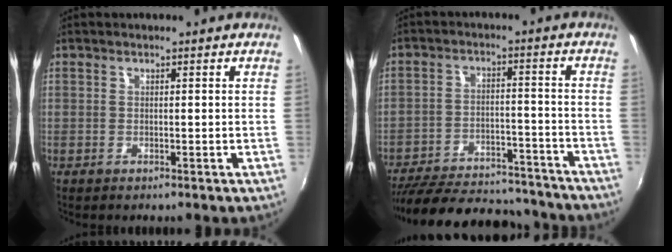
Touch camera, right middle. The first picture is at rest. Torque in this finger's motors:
{"motor_torque": [1.04, -1.10, 0.75, 0.21]}